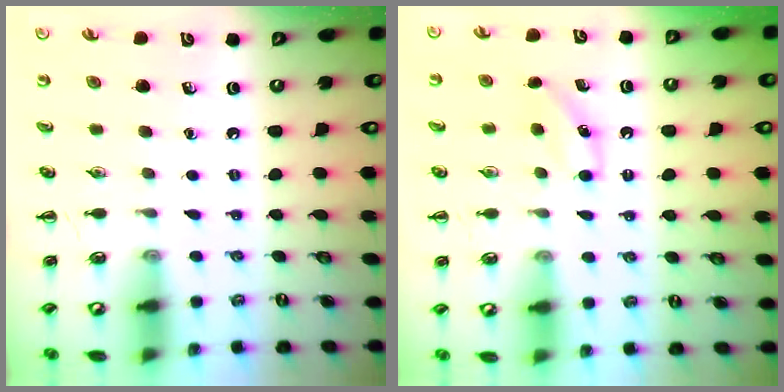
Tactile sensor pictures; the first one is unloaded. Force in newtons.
{"total": 4.6, "press": 4.5, "slide": 1.1}